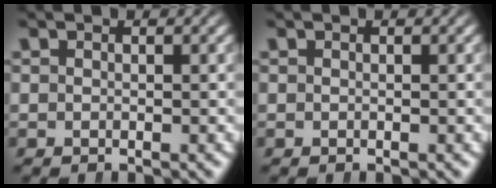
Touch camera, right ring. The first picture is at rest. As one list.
[{"total": 0.0}]